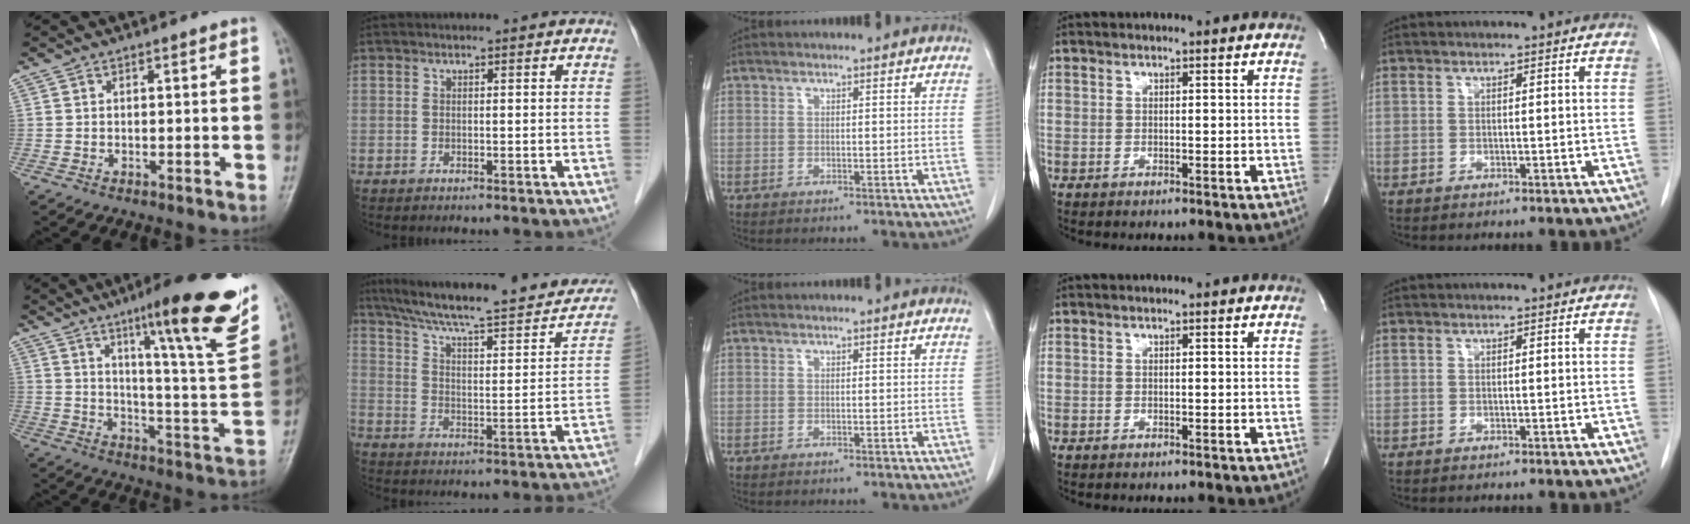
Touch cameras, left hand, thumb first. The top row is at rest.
{"thumb": {"total": 23.0, "force": [13.5, 3.1, 18.3], "torque": [-0.227, -0.059, 0.198]}, "index": {"total": 26.5, "force": [22.4, 4.3, 13.6], "torque": [-0.208, -0.012, 0.300]}}